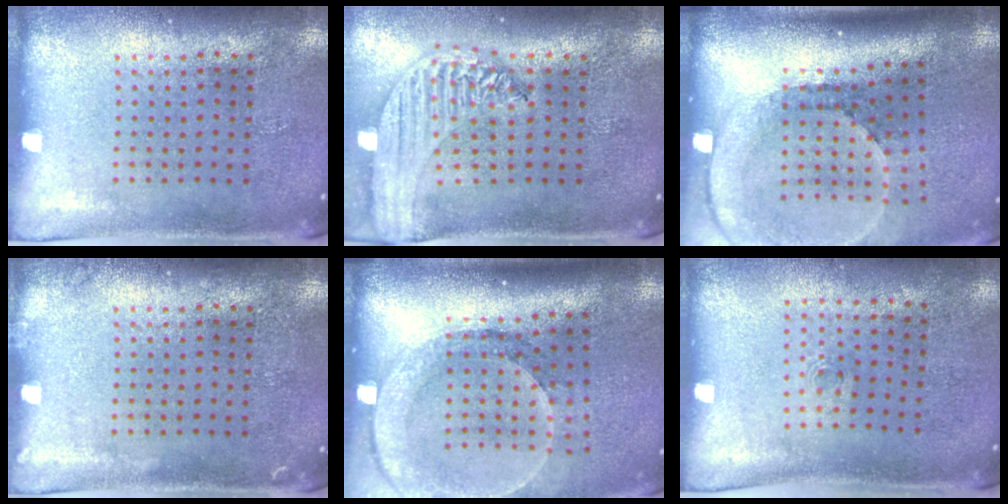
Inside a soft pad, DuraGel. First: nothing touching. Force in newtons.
{"total": 2.2, "press": 2.0, "slide": 1.0}
{"total": 2.7, "press": 1.8, "slide": 1.9}
{"total": 0.7, "press": 0.7, "slide": 0.2}
{"total": 2.6, "press": 2.0, "slide": 1.6}
{"total": 0.6, "press": 0.3, "slide": 0.5}